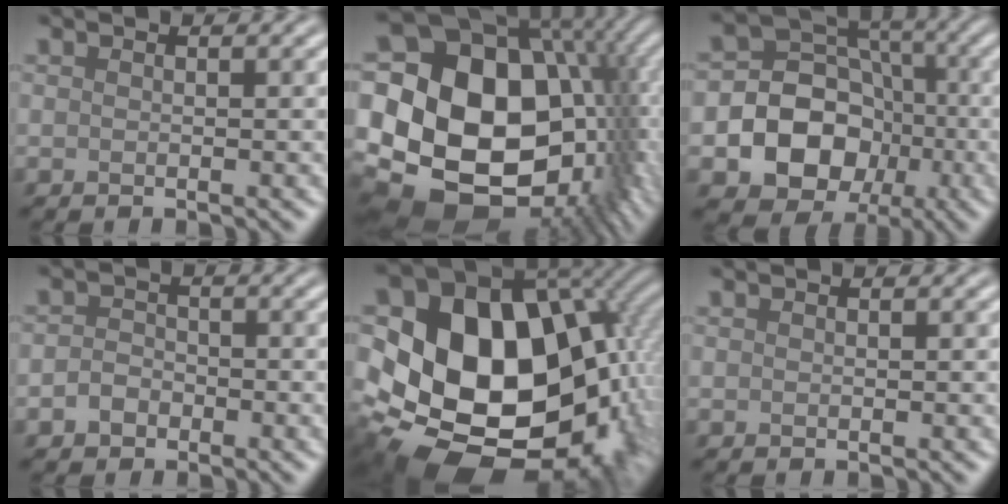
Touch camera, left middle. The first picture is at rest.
{"total": 21.1, "force": [0.0, 15.0, 14.8], "torque": [-0.237, -0.004, 0.029]}
{"total": 10.9, "force": [-2.8, 9.4, 4.7], "torque": [-0.068, 0.000, -0.075]}
{"total": 1.8, "force": [-0.9, 1.5, 0.7], "torque": [-0.010, 0.003, -0.022]}
{"total": 18.4, "force": [-1.1, 14.0, 11.8], "torque": [-0.192, -0.023, 0.000]}
{"total": 0.0}